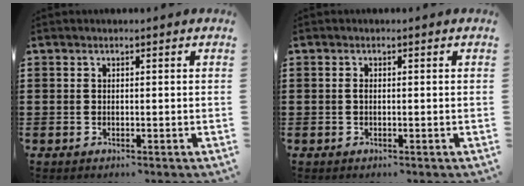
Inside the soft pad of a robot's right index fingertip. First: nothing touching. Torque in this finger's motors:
{"motor_torque": [0.27, 0.00, 0.05, 0.03]}